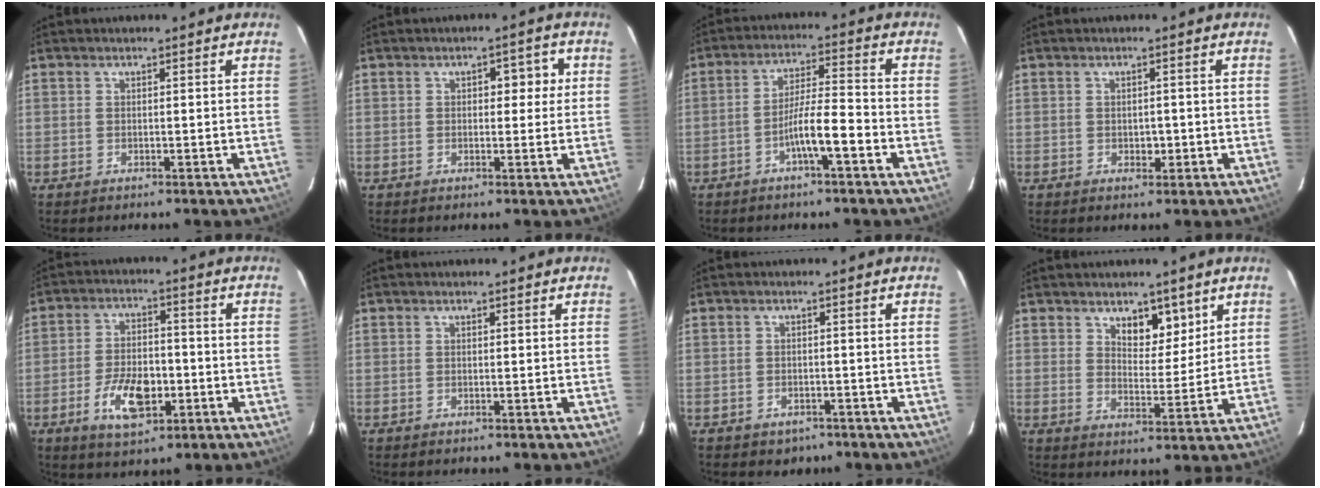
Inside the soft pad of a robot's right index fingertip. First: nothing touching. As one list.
[{"total": 3.8, "force": [0.9, 2.0, 3.1], "torque": [-0.034, 0.017, 0.011]}, {"total": 7.0, "force": [-3.2, 0.5, 6.2], "torque": [-0.111, 0.012, -0.054]}, {"total": 1.7, "force": [-0.4, 1.2, 1.2], "torque": [-0.014, 0.002, 0.000]}, {"total": 8.9, "force": [-3.3, 4.2, 7.2], "torque": [-0.140, 0.004, -0.054]}, {"total": 0.0}, {"total": 2.3, "force": [-1.6, 1.6, 0.6], "torque": [-0.010, 0.005, -0.012]}, {"total": 5.6, "force": [3.6, 2.7, 3.3], "torque": [-0.043, -0.005, 0.060]}]